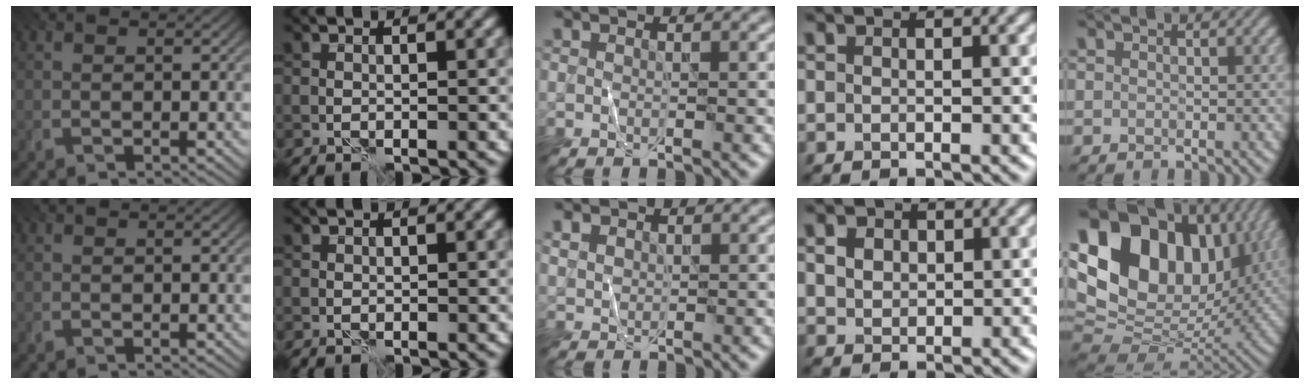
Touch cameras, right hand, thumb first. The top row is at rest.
{"middle": {"total": 1.5, "force": [0.7, 1.2, 0.6], "torque": [-0.014, 0.001, 0.016]}, "ring": {"total": 2.7, "force": [1.2, 2.0, 1.3], "torque": [-0.033, 0.008, 0.021]}, "little": {"total": 18.8, "force": [6.5, 12.9, 12.1], "torque": [-0.256, 0.041, 0.119]}}